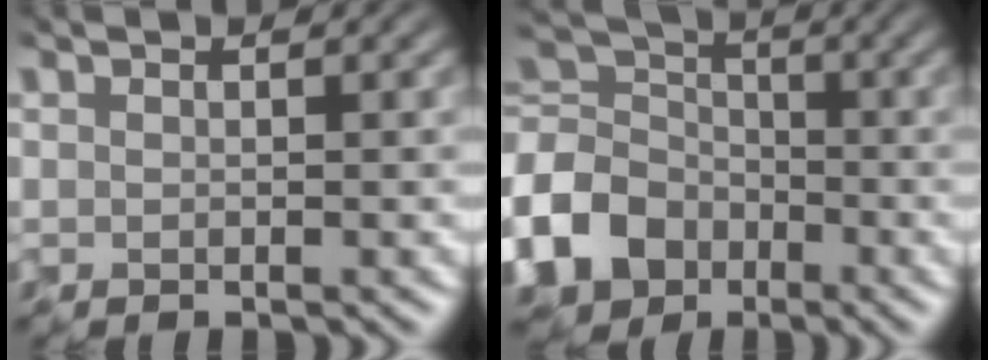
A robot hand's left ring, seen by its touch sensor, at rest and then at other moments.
{"total": 9.0, "force": [-4.8, 6.9, 3.3], "torque": [-0.105, 0.001, -0.107]}